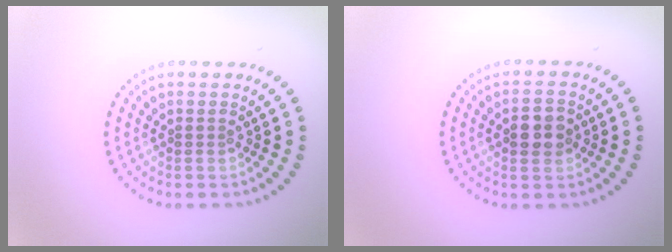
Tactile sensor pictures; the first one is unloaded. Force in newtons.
{"total": 3.2, "press": 3.2, "slide": 0.2}